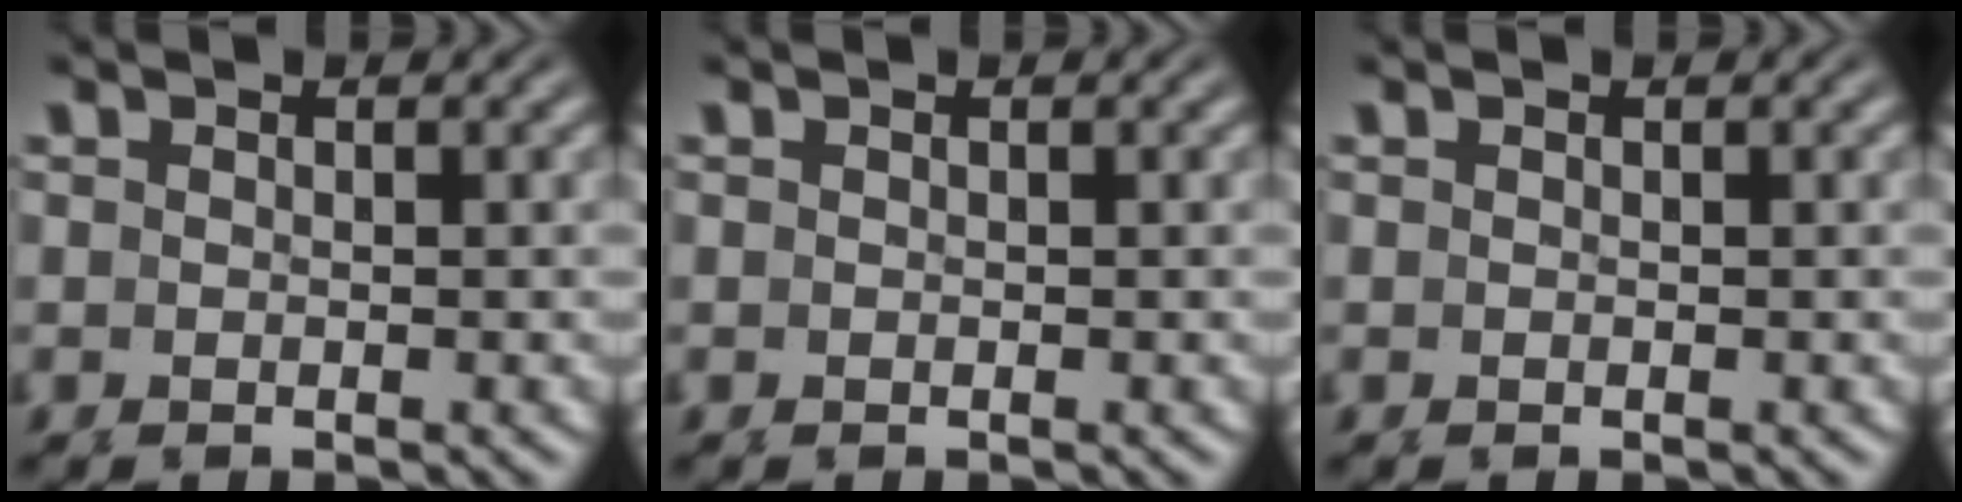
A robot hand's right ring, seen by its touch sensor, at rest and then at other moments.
{"total": 0.0}
{"total": 0.0}